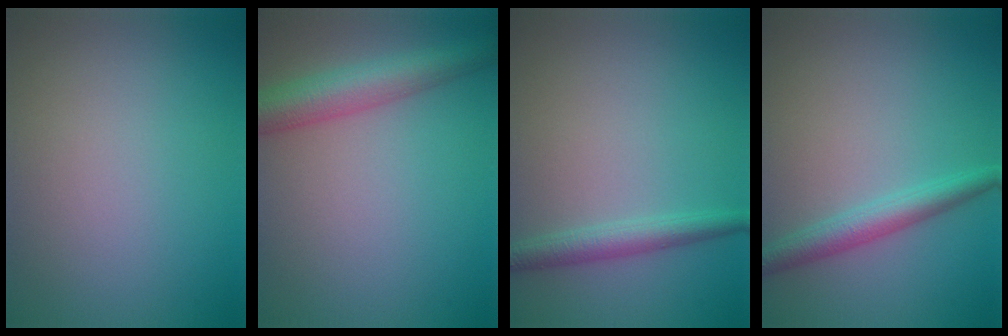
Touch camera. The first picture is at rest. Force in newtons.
{"total": 5.1, "press": 5.1, "slide": 0.2}
{"total": 2.4, "press": 2.4, "slide": 0.1}
{"total": 2.9, "press": 2.9, "slide": 0.1}